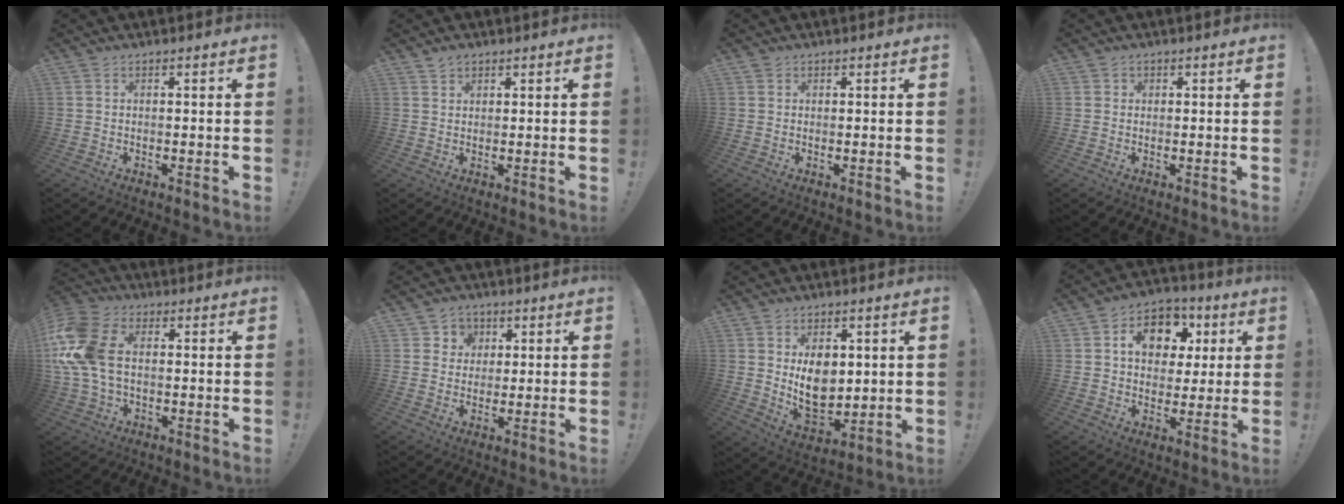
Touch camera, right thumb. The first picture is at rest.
{"total": 1.8, "force": [1.5, 0.9, 0.4], "torque": [-0.002, -0.007, 0.027]}
{"total": 0.8, "force": [0.8, 0.3, 0.0], "torque": [0.007, -0.004, 0.013]}
{"total": 1.0, "force": [0.4, 0.9, 0.0], "torque": [0.004, 0.000, 0.006]}
{"total": 16.6, "force": [1.6, 10.8, 12.5], "torque": [-0.263, 0.004, 0.028]}
{"total": 5.2, "force": [1.6, 4.9, 0.5], "torque": [-0.009, -0.011, 0.030]}
{"total": 11.9, "force": [2.9, 8.4, 7.9], "torque": [-0.126, -0.034, 0.057]}
{"total": 13.0, "force": [4.6, 9.9, 7.0], "torque": [-0.094, -0.014, 0.089]}